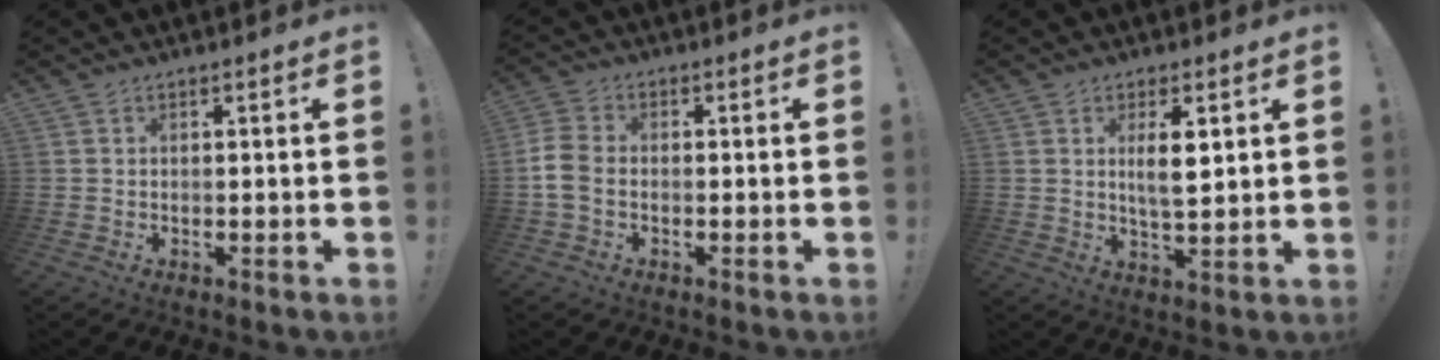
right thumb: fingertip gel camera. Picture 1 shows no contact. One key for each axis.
{"total": 7.3, "fx": -1.5, "fy": 5.2, "fz": 4.9, "tx": -0.114, "ty": 0.008, "tz": -0.024}
{"total": 6.8, "fx": 2.1, "fy": 2.0, "fz": 6.2, "tx": -0.112, "ty": -0.010, "tz": 0.030}